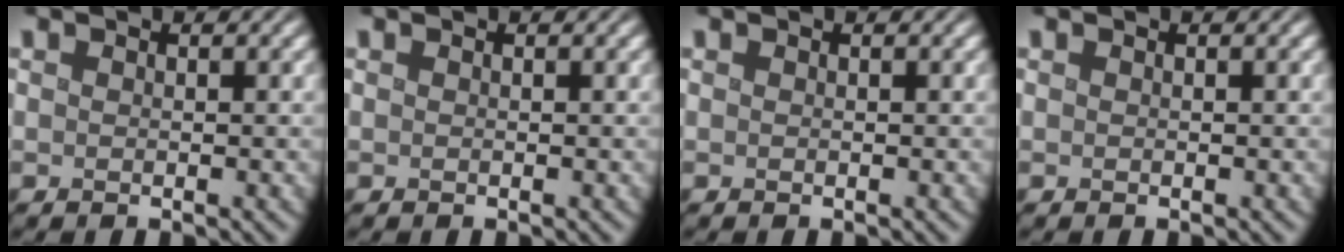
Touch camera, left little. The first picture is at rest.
{"total": 0.0}
{"total": 0.0}
{"total": 0.0}